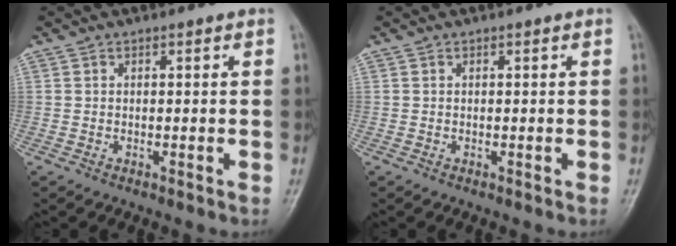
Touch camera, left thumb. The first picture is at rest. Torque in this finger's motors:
{"motor_torque": [0.00, 0.00, -0.19, -0.19, 0.00]}